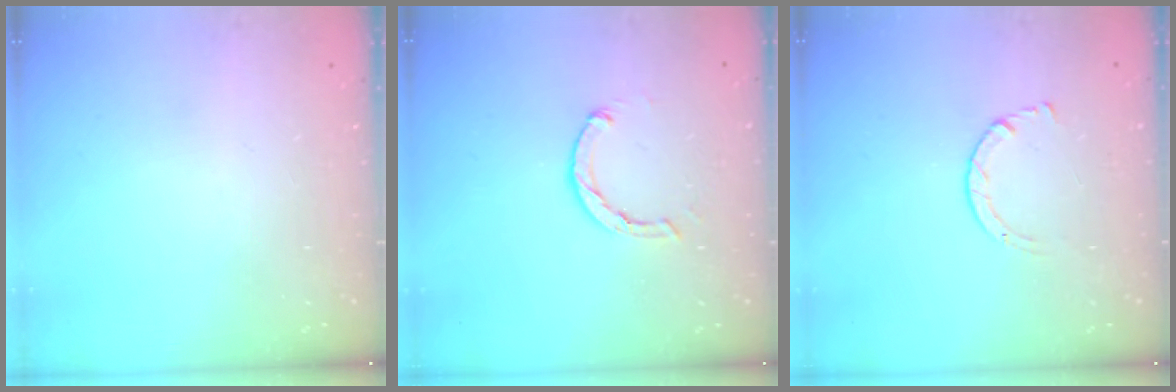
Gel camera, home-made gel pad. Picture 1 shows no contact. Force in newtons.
{"total": 2.1, "press": 2.1, "slide": 0.3}
{"total": 2.7, "press": 2.7, "slide": 0.3}